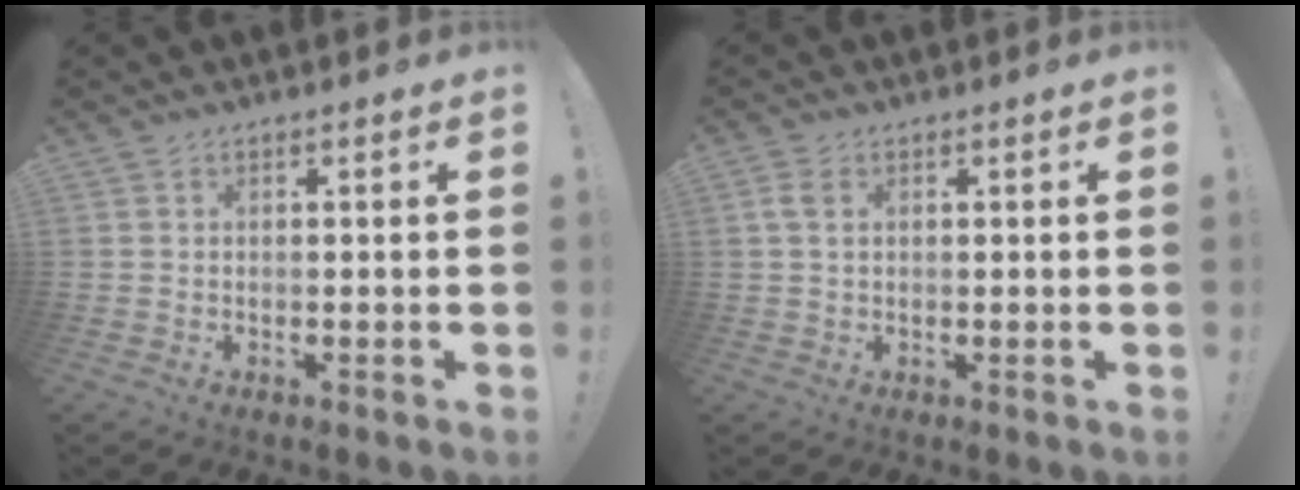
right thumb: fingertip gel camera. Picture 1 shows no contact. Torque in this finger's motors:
{"motor_torque": [0.18, 0.08, -0.02, 0.05, 0.11]}